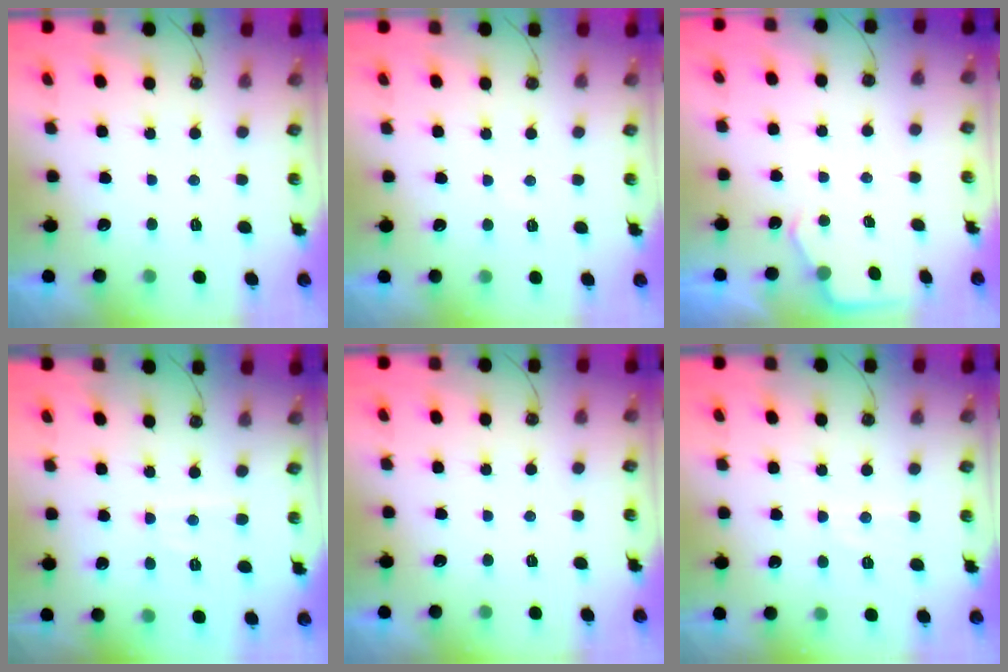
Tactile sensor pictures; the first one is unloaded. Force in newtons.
{"total": 5.0, "press": 5.0, "slide": 0.5}
{"total": 3.6, "press": 3.6, "slide": 0.5}
{"total": 4.6, "press": 4.6, "slide": 0.4}
{"total": 0.0}
{"total": 7.3, "press": 7.3, "slide": 0.6}